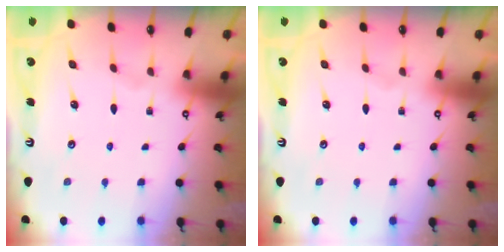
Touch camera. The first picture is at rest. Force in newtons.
{"total": 0.0}